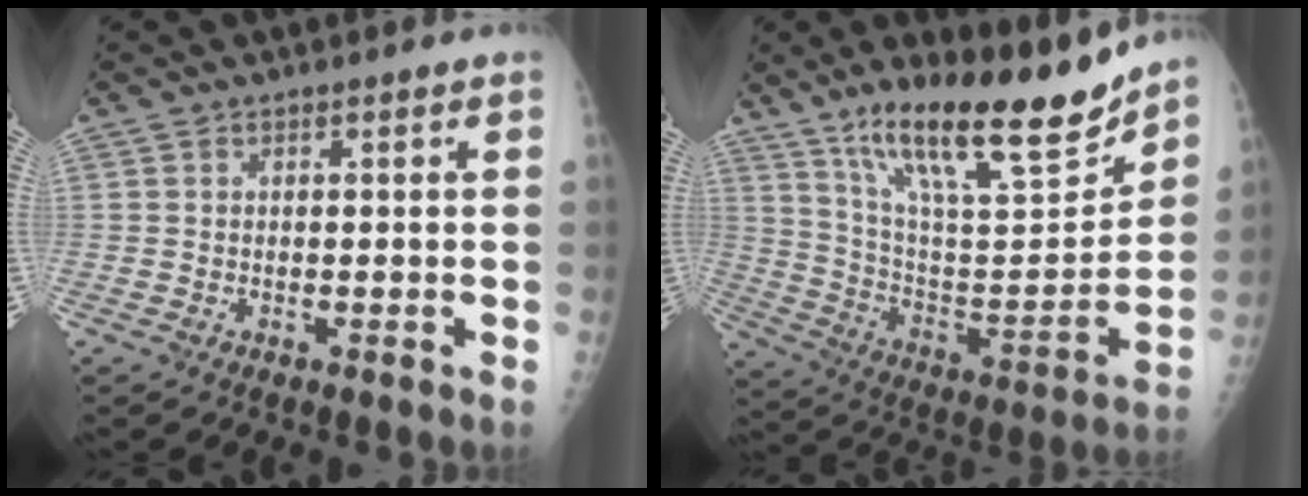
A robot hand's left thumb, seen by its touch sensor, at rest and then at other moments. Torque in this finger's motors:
{"motor_torque": [0.62, 0.48, 1.46, -1.31, 0.13]}